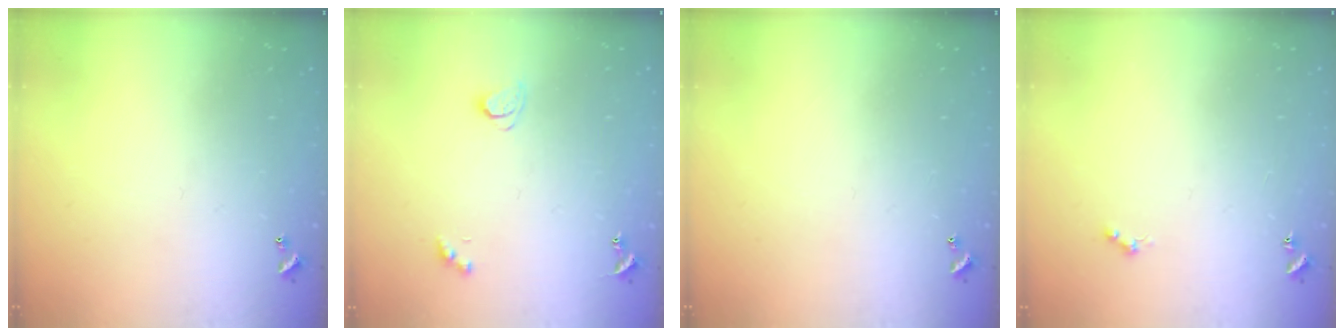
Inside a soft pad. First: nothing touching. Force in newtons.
{"total": 1.7, "press": 1.6, "slide": 0.4}
{"total": 0.0}
{"total": 0.8, "press": 0.6, "slide": 0.4}